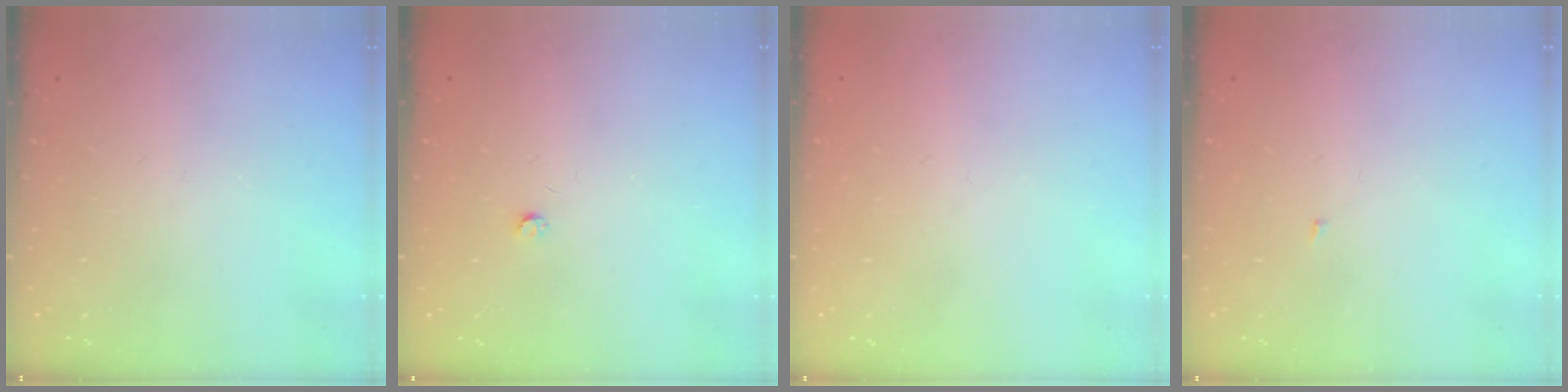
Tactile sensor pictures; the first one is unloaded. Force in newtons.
{"total": 2.5, "press": 2.5, "slide": 0.4}
{"total": 0.7, "press": 0.7, "slide": 0.1}
{"total": 1.8, "press": 1.8, "slide": 0.2}